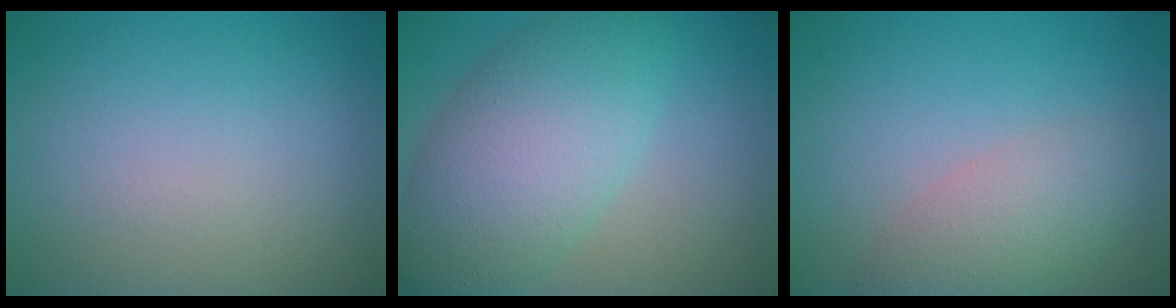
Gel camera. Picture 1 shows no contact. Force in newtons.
{"total": 8.4, "press": 8.4, "slide": 0.3}
{"total": 4.2, "press": 4.2, "slide": 0.3}